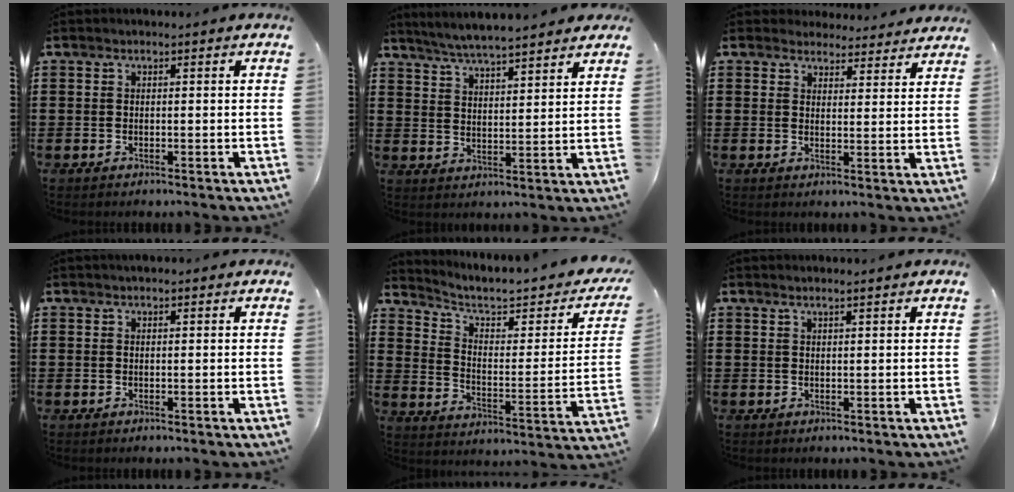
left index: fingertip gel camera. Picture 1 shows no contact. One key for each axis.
{"total": 5.1, "fx": 4.9, "fy": 0.2, "fz": 1.4, "tx": -0.046, "ty": -0.017, "tz": 0.087}
{"total": 4.0, "fx": 3.8, "fy": 1.0, "fz": 0.3, "tx": -0.011, "ty": -0.015, "tz": 0.071}
{"total": 0.6, "fx": 0.4, "fy": 0.2, "fz": 0.4, "tx": -0.008, "ty": 0.003, "tz": 0.008}
{"total": 5.1, "fx": 3.8, "fy": 1.6, "fz": 3.0, "tx": -0.072, "ty": -0.032, "tz": 0.058}
{"total": 1.2, "fx": 1.1, "fy": -0.1, "fz": 0.5, "tx": -0.009, "ty": -0.001, "tz": 0.021}